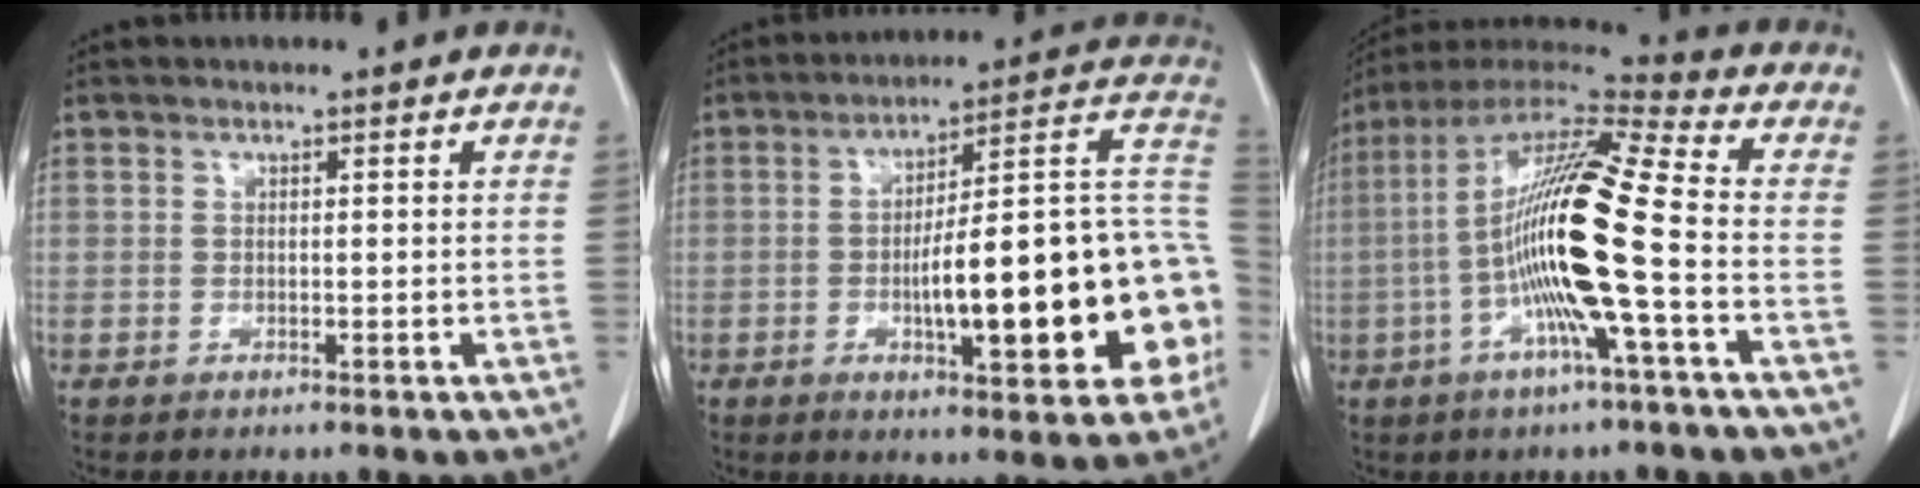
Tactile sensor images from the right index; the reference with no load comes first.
{"total": 23.3, "force": [-4.6, 4.5, 22.5], "torque": [-0.242, 0.035, -0.053]}
{"total": 17.8, "force": [-3.0, 0.3, 17.6], "torque": [-0.334, 0.005, -0.068]}